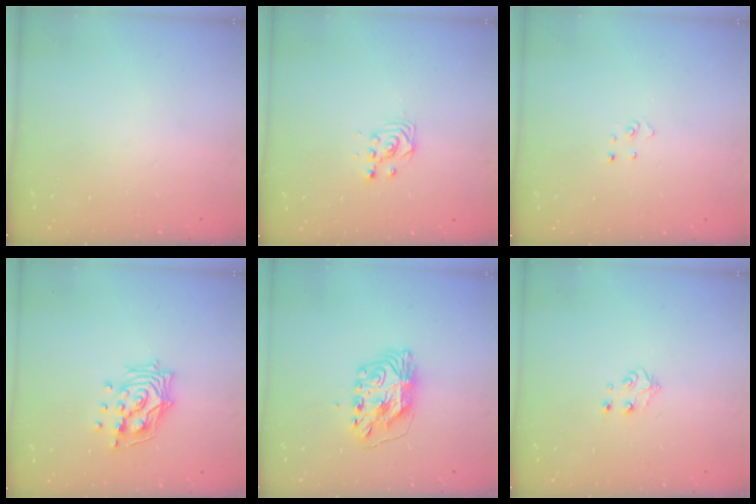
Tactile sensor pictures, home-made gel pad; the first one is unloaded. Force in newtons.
{"total": 3.4, "press": 3.4, "slide": 0.2}
{"total": 2.7, "press": 2.7, "slide": 0.3}
{"total": 12.9, "press": 12.7, "slide": 2.2}
{"total": 9.2, "press": 9.2, "slide": 0.9}
{"total": 4.7, "press": 4.7, "slide": 0.4}